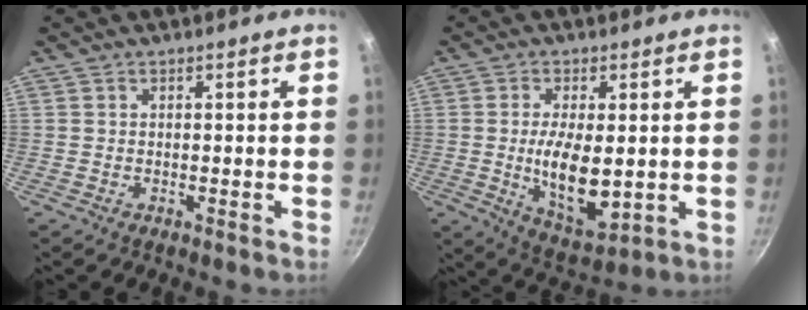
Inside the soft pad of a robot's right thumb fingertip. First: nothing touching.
{"total": 11.5, "force": [-0.1, 5.1, 10.3], "torque": [-0.179, -0.016, 0.010]}